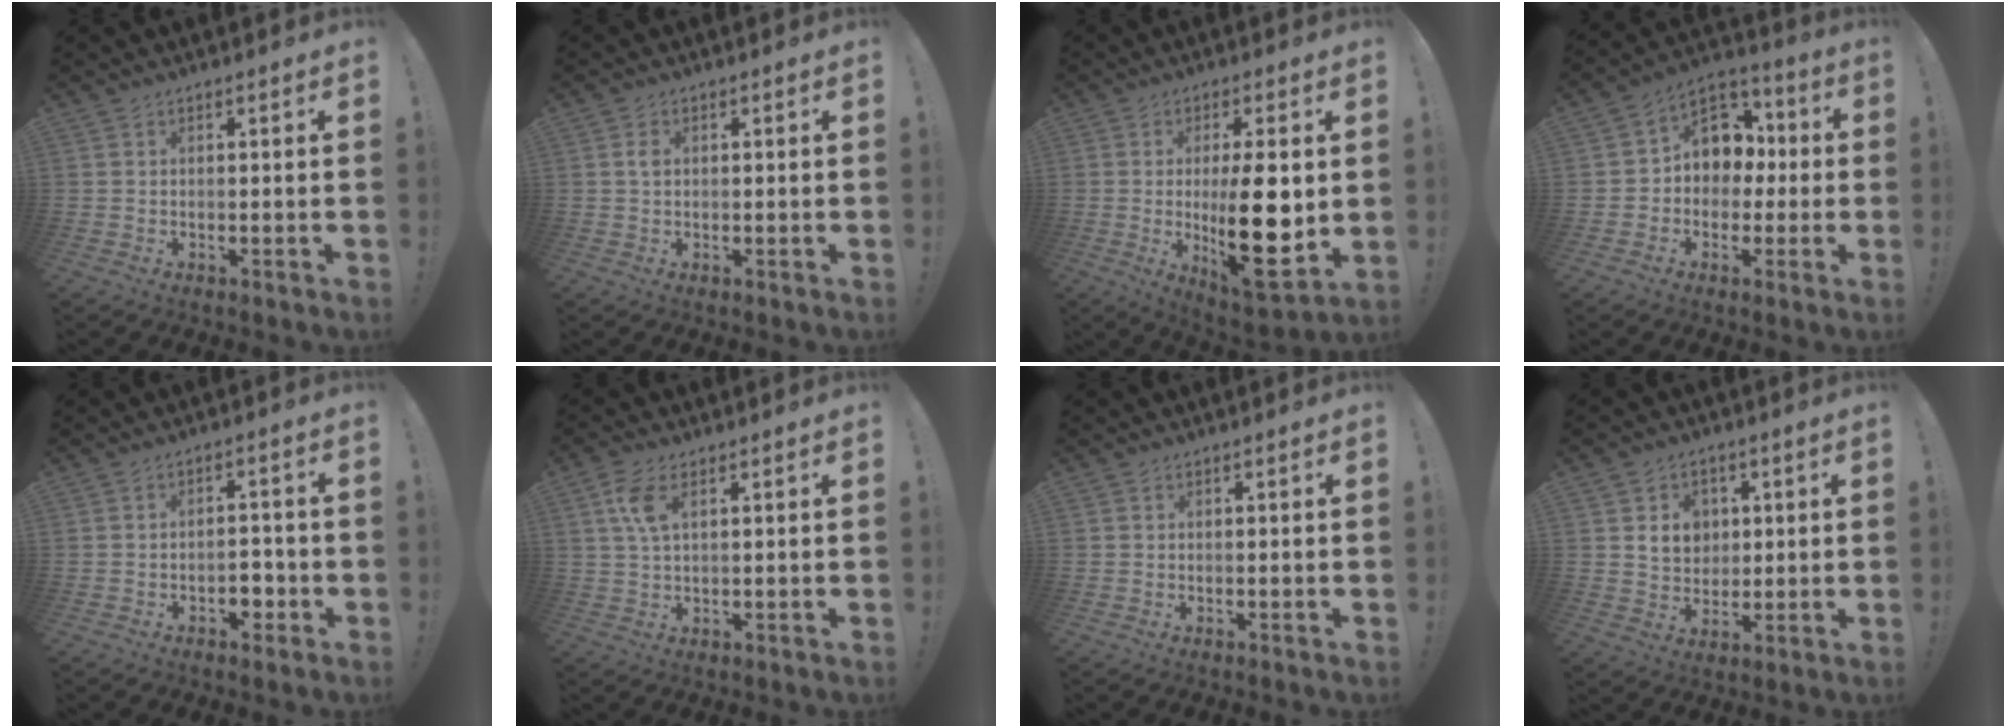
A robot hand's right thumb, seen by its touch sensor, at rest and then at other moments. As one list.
[{"total": 1.7, "force": [0.3, 1.2, 1.2], "torque": [-0.012, -0.001, 0.003]}, {"total": 19.0, "force": [0.1, 6.5, 17.9], "torque": [-0.274, -0.023, 0.008]}, {"total": 11.1, "force": [0.8, 9.6, 5.7], "torque": [-0.073, 0.013, 0.023]}, {"total": 4.8, "force": [-2.0, 3.2, 2.9], "torque": [-0.028, 0.009, -0.036]}, {"total": 6.4, "force": [2.3, 2.8, 5.2], "torque": [-0.103, -0.001, 0.041]}, {"total": 0.0}, {"total": 8.6, "force": [2.9, 7.3, 3.4], "torque": [-0.040, -0.013, 0.057]}]